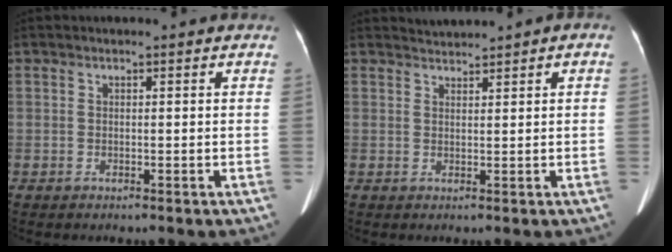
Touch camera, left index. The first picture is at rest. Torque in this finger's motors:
{"motor_torque": [0.45, -0.97, 0.01, -0.02]}